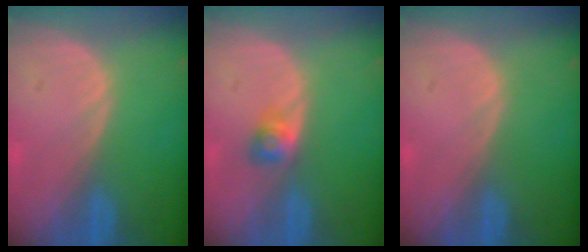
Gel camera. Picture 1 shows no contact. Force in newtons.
{"total": 2.6, "press": 2.4, "slide": 1.0}
{"total": 0.0}